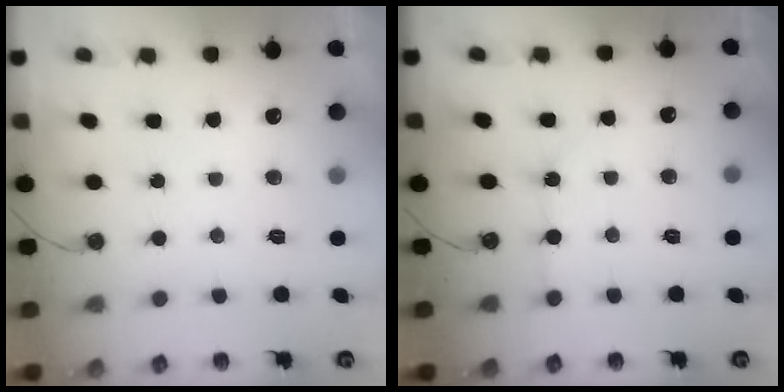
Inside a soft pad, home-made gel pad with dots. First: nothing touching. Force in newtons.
{"total": 2.1, "press": 2.1, "slide": 0.4}